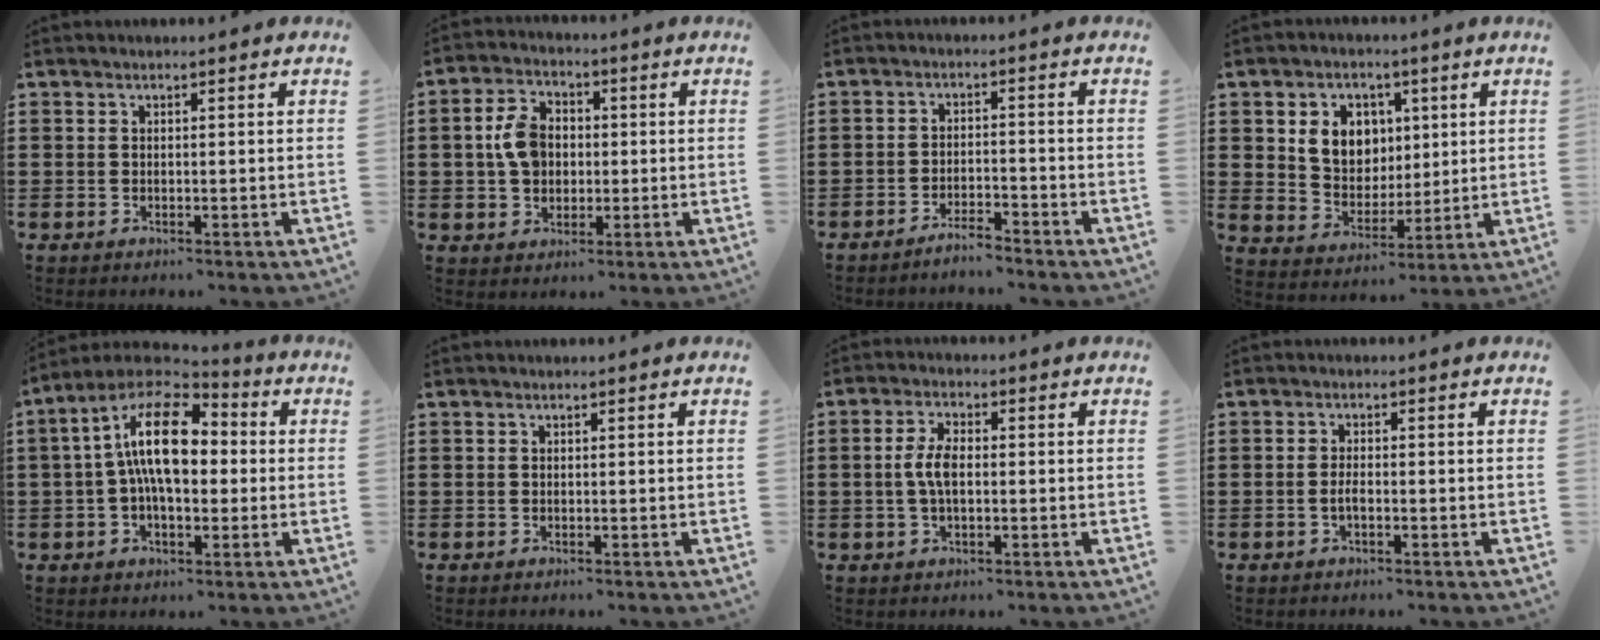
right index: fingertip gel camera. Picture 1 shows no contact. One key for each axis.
{"total": 6.6, "fx": 0.1, "fy": 5.0, "fz": 4.4, "tx": -0.107, "ty": 0.014, "tz": -0.002}
{"total": 2.8, "fx": -2.8, "fy": 0.1, "fz": 0.4, "tx": -0.012, "ty": 0.002, "tz": -0.058}
{"total": 7.1, "fx": 2.3, "fy": 6.1, "fz": 2.7, "tx": -0.067, "ty": 0.014, "tz": 0.038}
{"total": 14.2, "fx": 1.9, "fy": 7.0, "fz": 12.2, "tx": -0.247, "ty": 0.004, "tz": 0.025}
{"total": 0.0}
{"total": 4.7, "fx": -0.1, "fy": 2.0, "fz": 4.2, "tx": -0.094, "ty": 0.002, "tz": -0.009}
{"total": 1.6, "fx": -0.6, "fy": 0.4, "fz": 1.4, "tx": -0.028, "ty": 0.000, "tz": -0.010}